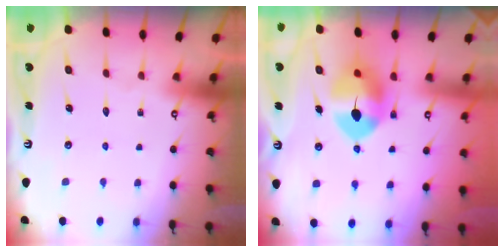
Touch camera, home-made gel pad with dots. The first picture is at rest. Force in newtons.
{"total": 9.5, "press": 9.3, "slide": 1.8}